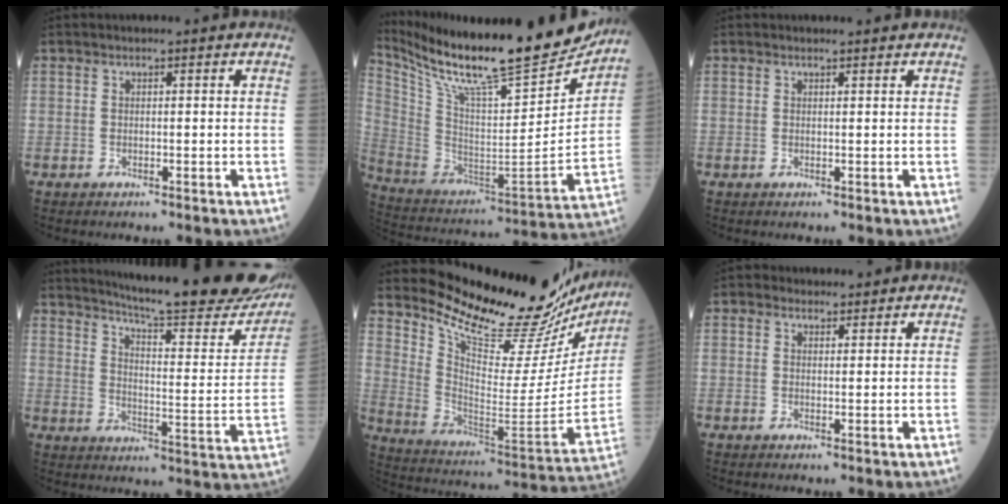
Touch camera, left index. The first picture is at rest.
{"total": 27.6, "force": [24.1, 3.4, 13.0], "torque": [-0.247, -0.063, 0.374]}
{"total": 0.9, "force": [0.9, 0.1, 0.0], "torque": [-0.009, 0.001, 0.012]}
{"total": 28.4, "force": [25.0, 2.7, 13.1], "torque": [-0.195, -0.091, 0.313]}
{"total": 27.6, "force": [25.7, 4.0, 9.5], "torque": [-0.159, -0.115, 0.351]}
{"total": 2.0, "force": [1.6, 1.2, 0.2], "torque": [-0.004, 0.010, 0.021]}